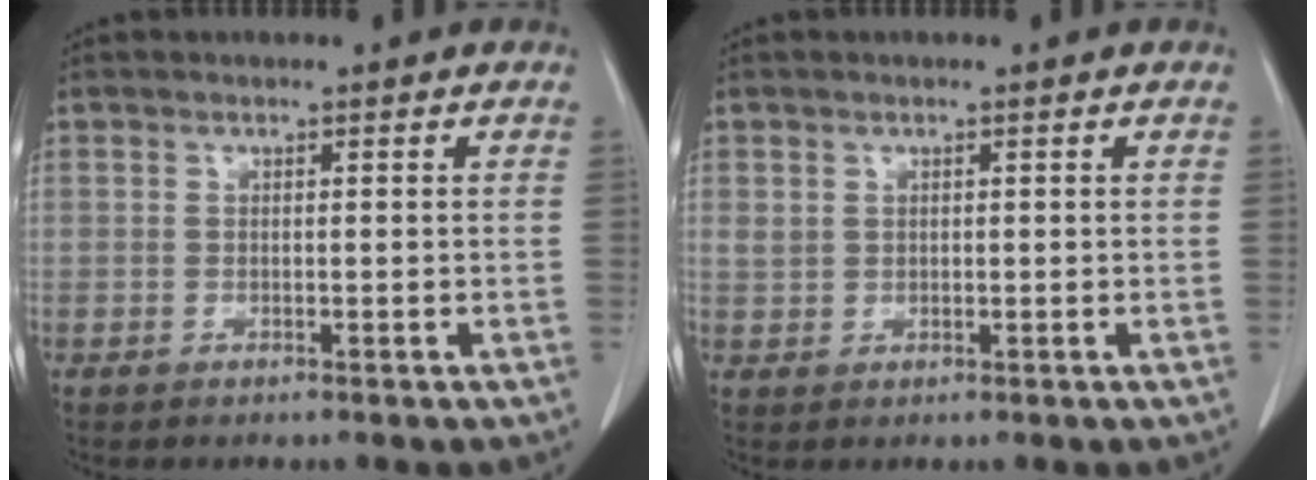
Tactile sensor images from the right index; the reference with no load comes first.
{"total": 1.6, "force": [0.8, 1.4, 0.5], "torque": [-0.004, 0.005, 0.016]}